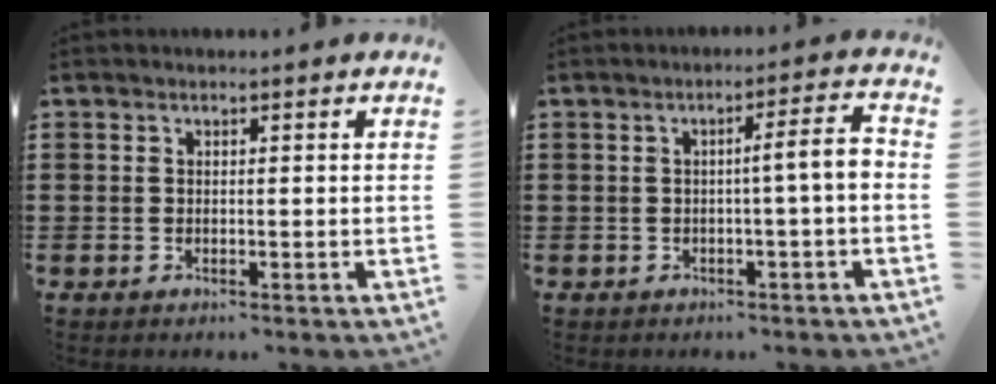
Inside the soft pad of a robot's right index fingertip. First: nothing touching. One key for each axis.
{"total": 4.6, "fx": -0.4, "fy": 0.1, "fz": 4.6, "tx": -0.083, "ty": -0.001, "tz": -0.012}